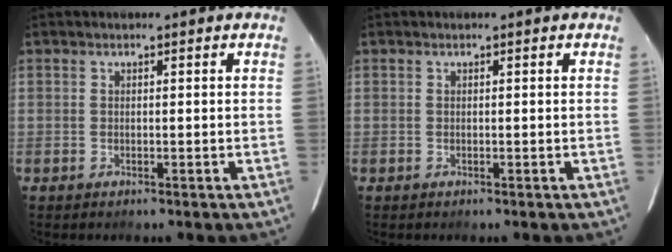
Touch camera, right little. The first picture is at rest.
{"total": 0.0}